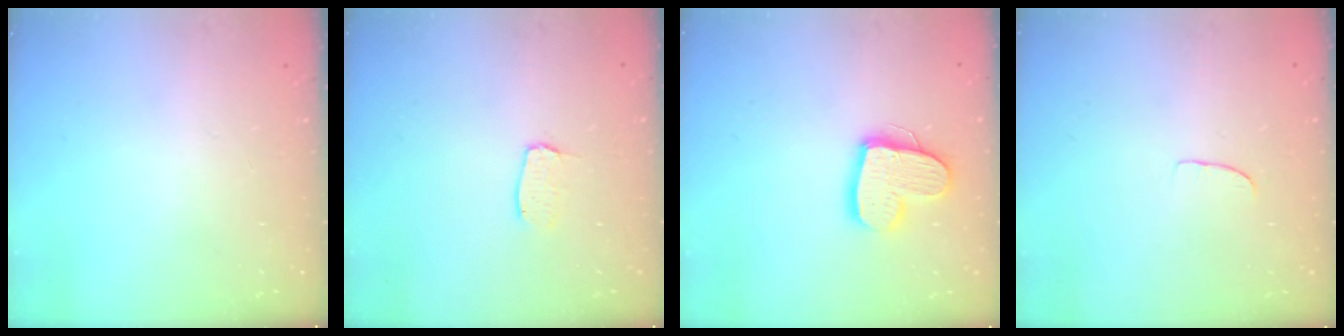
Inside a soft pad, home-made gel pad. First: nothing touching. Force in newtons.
{"total": 3.7, "press": 3.7, "slide": 0.3}
{"total": 14.4, "press": 14.3, "slide": 1.3}
{"total": 5.7, "press": 5.7, "slide": 0.5}